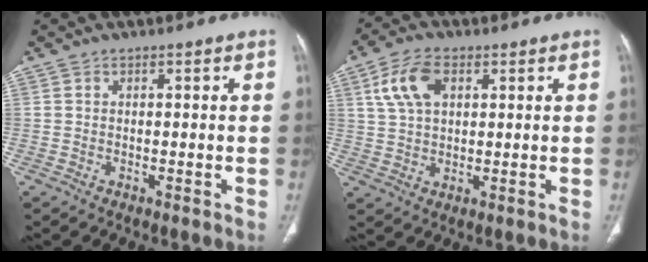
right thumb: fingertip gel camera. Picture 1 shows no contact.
{"total": 8.4, "force": [3.1, 5.0, 6.0], "torque": [-0.116, 0.003, 0.060]}